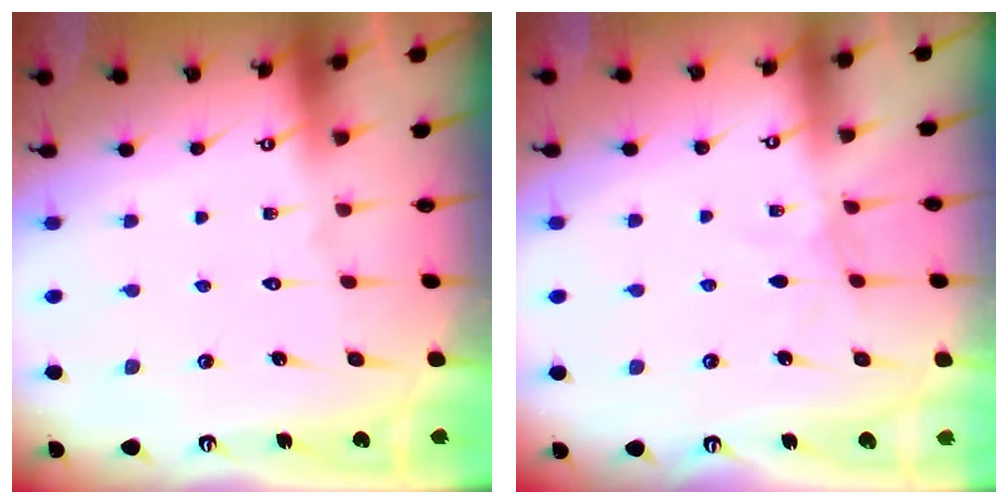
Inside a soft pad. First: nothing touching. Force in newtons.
{"total": 2.7, "press": 2.7, "slide": 0.4}